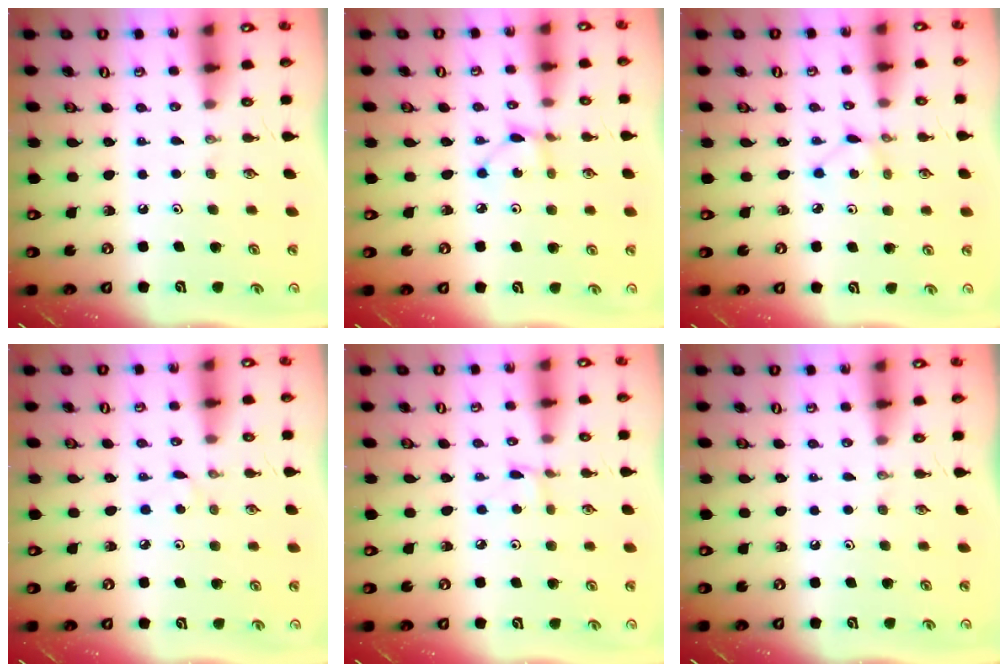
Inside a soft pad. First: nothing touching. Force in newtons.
{"total": 1.9, "press": 1.9, "slide": 0.3}
{"total": 2.4, "press": 2.4, "slide": 0.3}
{"total": 2.7, "press": 2.7, "slide": 0.3}
{"total": 1.6, "press": 1.6, "slide": 0.2}
{"total": 0.0}